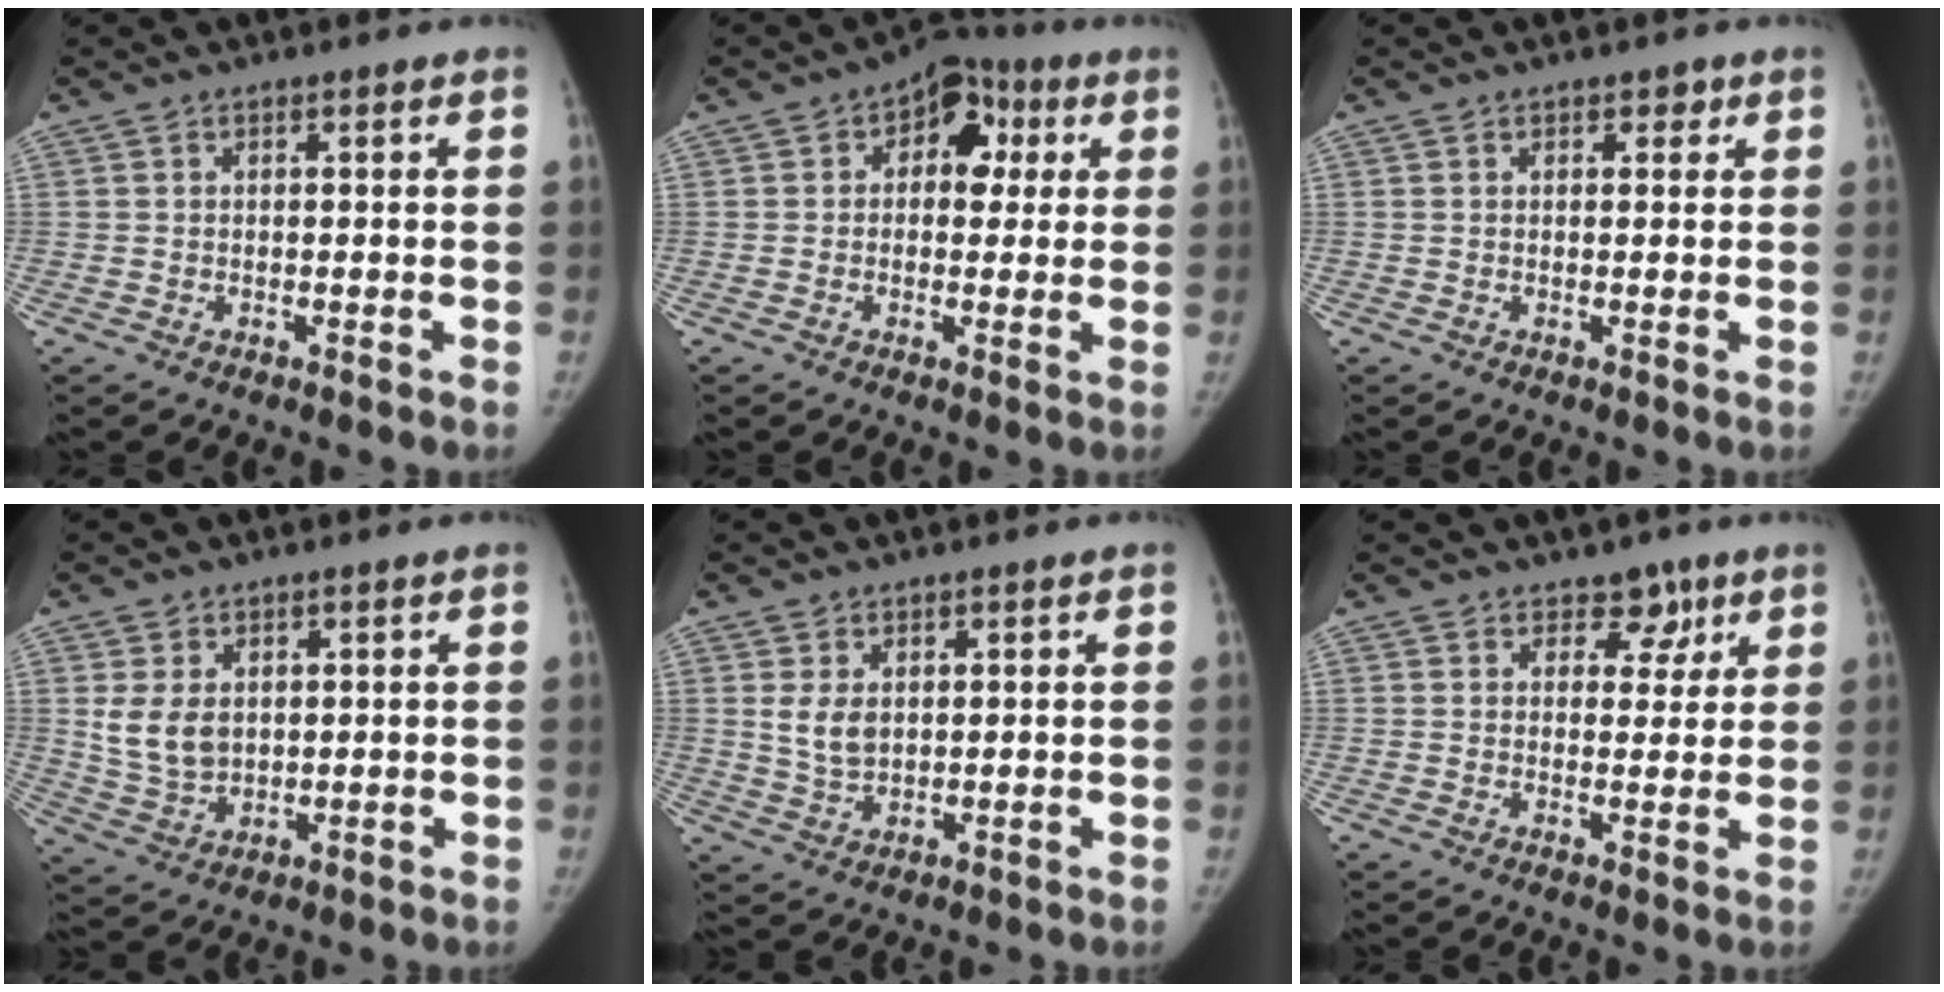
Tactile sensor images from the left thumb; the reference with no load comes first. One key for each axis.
{"total": 9.3, "fx": 2.5, "fy": 6.5, "fz": 6.1, "tx": -0.032, "ty": 0.013, "tz": 0.027}
{"total": 1.4, "fx": 0.8, "fy": 1.0, "fz": 0.6, "tx": 0.009, "ty": -0.002, "tz": 0.008}
{"total": 7.2, "fx": 1.6, "fy": 5.3, "fz": 4.5, "tx": -0.063, "ty": -0.012, "tz": 0.047}
{"total": 4.7, "fx": 1.3, "fy": 3.2, "fz": 3.1, "tx": -0.044, "ty": -0.012, "tz": 0.035}
{"total": 4.6, "fx": 2.8, "fy": 3.3, "fz": 1.6, "tx": 0.015, "ty": -0.013, "tz": 0.039}